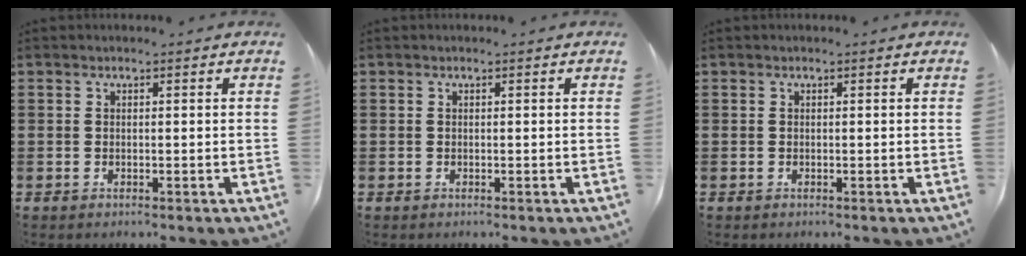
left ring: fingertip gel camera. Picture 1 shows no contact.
{"total": 0.0}
{"total": 0.0}